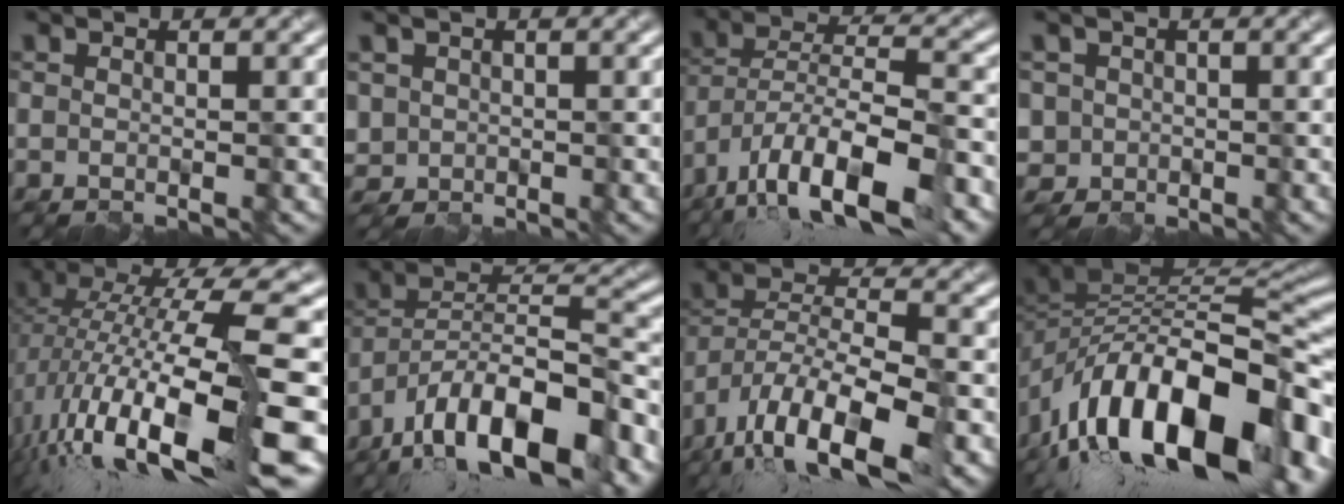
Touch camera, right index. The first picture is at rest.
{"total": 1.7, "force": [0.2, 1.7, 0.0], "torque": [0.003, 0.001, 0.013]}
{"total": 13.8, "force": [-9.3, 4.2, 9.2], "torque": [-0.163, 0.008, -0.156]}
{"total": 4.2, "force": [0.0, 4.2, 0.9], "torque": [-0.017, 0.020, -0.021]}
{"total": 17.6, "force": [-4.9, 4.4, 16.4], "torque": [-0.305, 0.027, -0.090]}
{"total": 14.7, "force": [-9.7, 5.0, 9.8], "torque": [-0.170, 0.020, -0.168]}
{"total": 12.8, "force": [-8.3, 4.3, 8.8], "torque": [-0.156, 0.004, -0.150]}
{"total": 17.7, "force": [-7.2, 8.2, 13.9], "torque": [-0.212, 0.013, -0.125]}